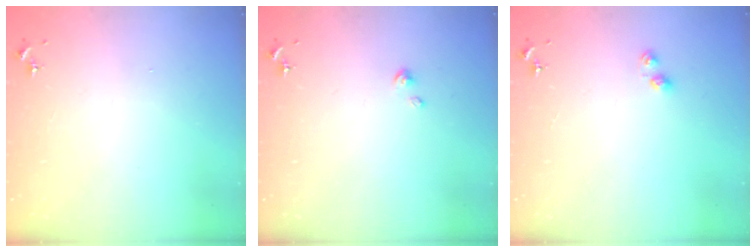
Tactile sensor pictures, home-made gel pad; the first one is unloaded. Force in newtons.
{"total": 2.9, "press": 2.9, "slide": 0.2}
{"total": 4.9, "press": 4.8, "slide": 0.8}